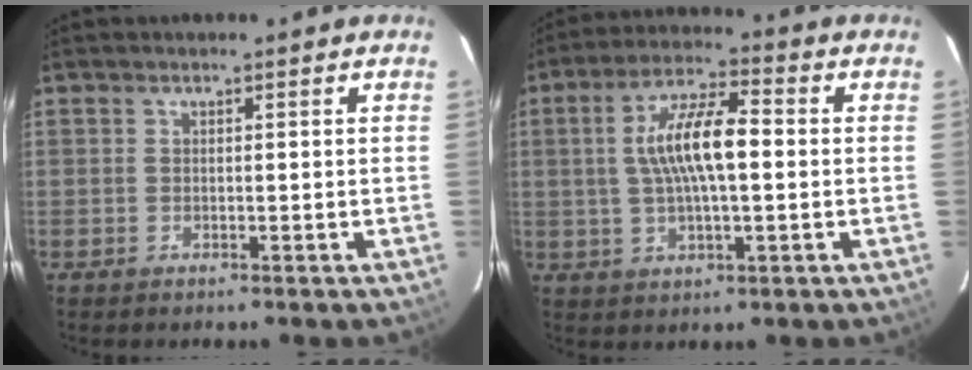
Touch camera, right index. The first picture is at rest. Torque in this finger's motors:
{"motor_torque": [0.89, -0.16, 0.56, 0.18]}